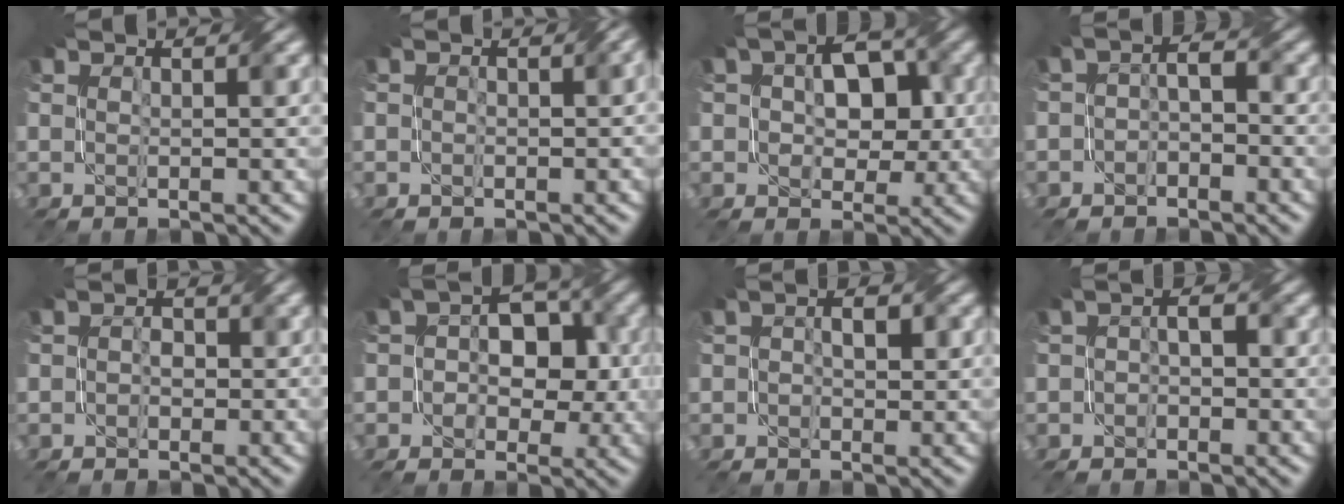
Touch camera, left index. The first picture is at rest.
{"total": 2.2, "force": [-0.7, 1.1, 1.8], "torque": [-0.022, -0.003, -0.010]}
{"total": 5.9, "force": [0.5, 3.8, 4.5], "torque": [-0.053, 0.010, 0.004]}
{"total": 2.3, "force": [-1.6, 1.4, 1.0], "torque": [-0.015, 0.004, -0.038]}
{"total": 2.2, "force": [-0.8, 1.8, 1.2], "torque": [-0.001, 0.004, -0.018]}
{"total": 6.3, "force": [-0.6, 4.5, 4.4], "torque": [-0.035, 0.018, -0.019]}
{"total": 2.5, "force": [-0.3, 1.8, 1.7], "torque": [-0.014, 0.005, -0.005]}
{"total": 2.1, "force": [-1.2, 1.5, 0.9], "torque": [-0.003, 0.005, -0.027]}